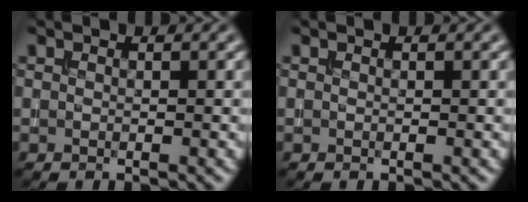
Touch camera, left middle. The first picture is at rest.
{"total": 0.0}